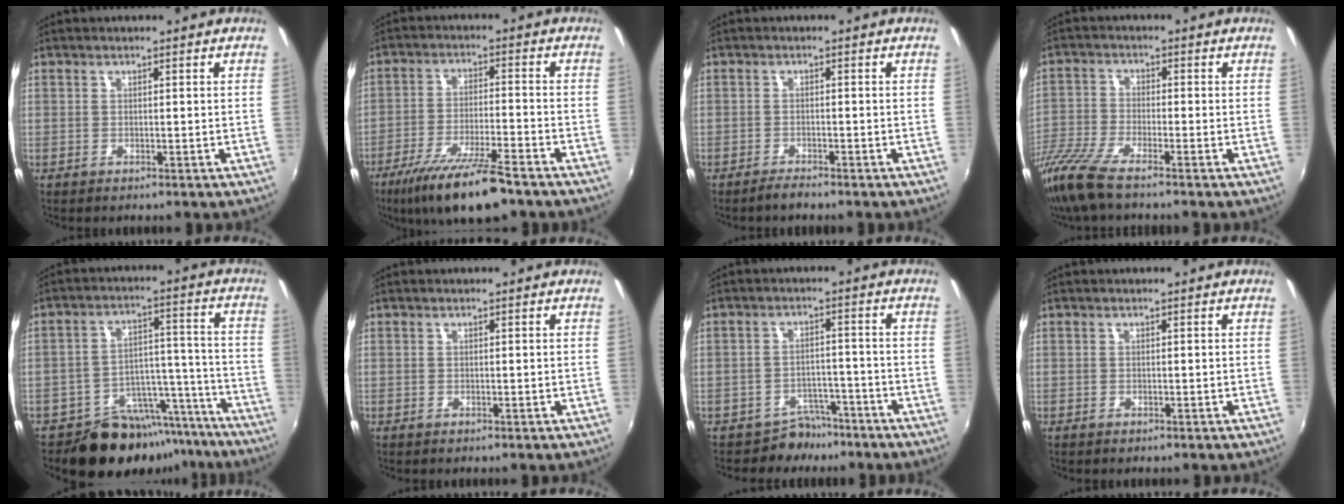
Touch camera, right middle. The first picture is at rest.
{"total": 13.7, "force": [-10.1, 2.1, 9.1], "torque": [-0.182, -0.027, -0.171]}
{"total": 2.0, "force": [-1.9, 0.2, 0.7], "torque": [-0.023, -0.005, -0.038]}
{"total": 9.6, "force": [-7.6, 1.0, 5.8], "torque": [-0.138, -0.026, -0.153]}
{"total": 14.8, "force": [-12.4, 7.6, 2.8], "torque": [-0.048, 0.057, -0.164]}
{"total": 0.0}
{"total": 5.0, "force": [-4.2, 2.8, -0.1], "torque": [0.001, 0.022, -0.063]}
{"total": 0.0}